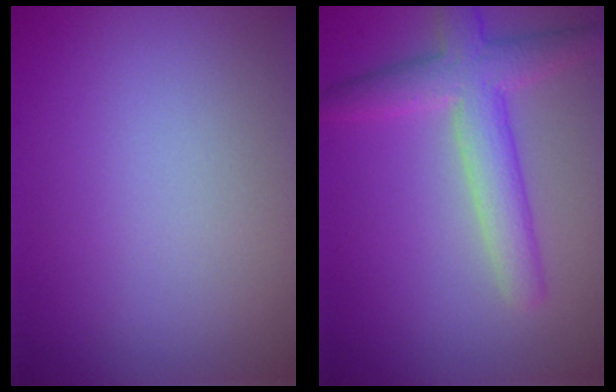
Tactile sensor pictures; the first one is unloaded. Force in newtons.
{"total": 4.7, "press": 4.7, "slide": 0.1}